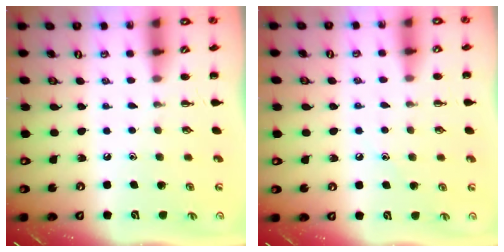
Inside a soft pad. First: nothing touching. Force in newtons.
{"total": 7.1, "press": 6.8, "slide": 2.1}